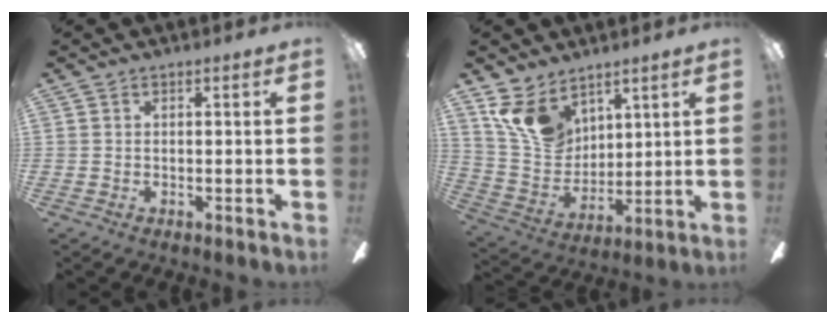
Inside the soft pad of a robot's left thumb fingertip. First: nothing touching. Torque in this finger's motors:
{"motor_torque": [0.49, 0.10, 0.73, -0.98, 0.04]}